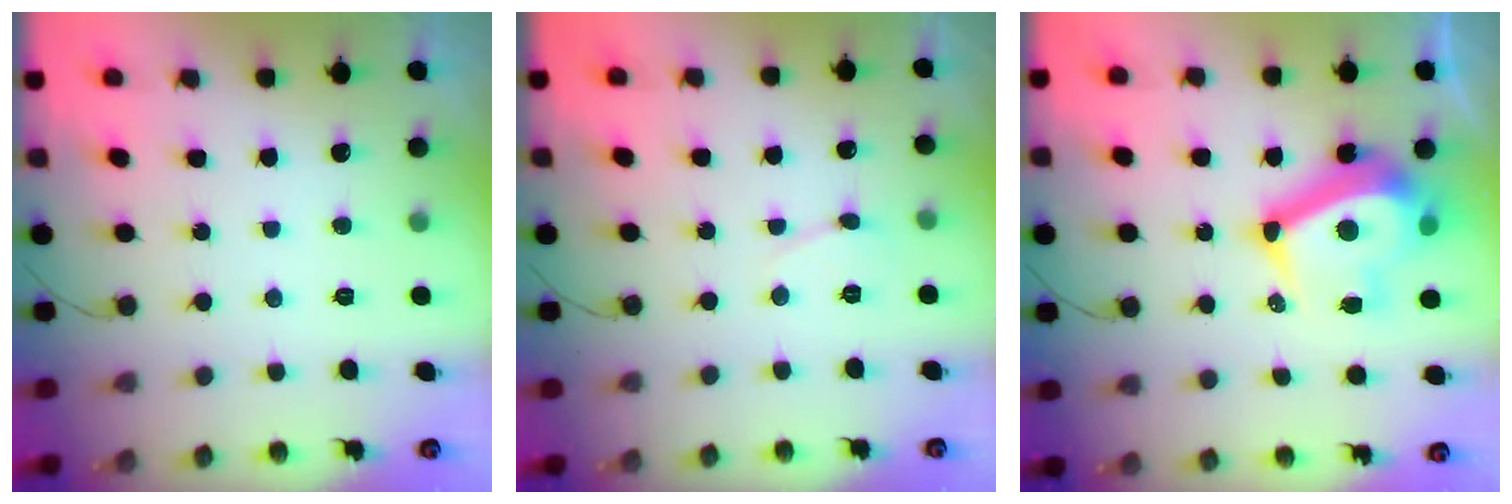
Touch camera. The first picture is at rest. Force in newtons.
{"total": 2.9, "press": 2.9, "slide": 0.3}
{"total": 12.8, "press": 12.5, "slide": 2.9}